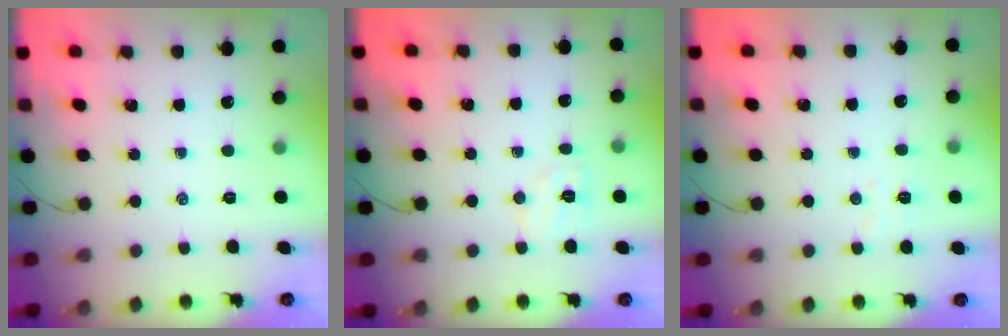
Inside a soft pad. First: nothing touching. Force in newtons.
{"total": 4.8, "press": 4.6, "slide": 1.1}
{"total": 3.9, "press": 3.8, "slide": 1.0}